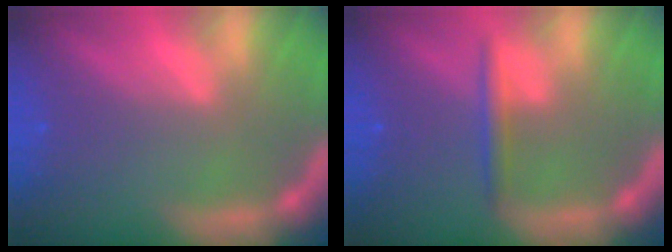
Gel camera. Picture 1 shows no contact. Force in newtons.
{"total": 1.9}